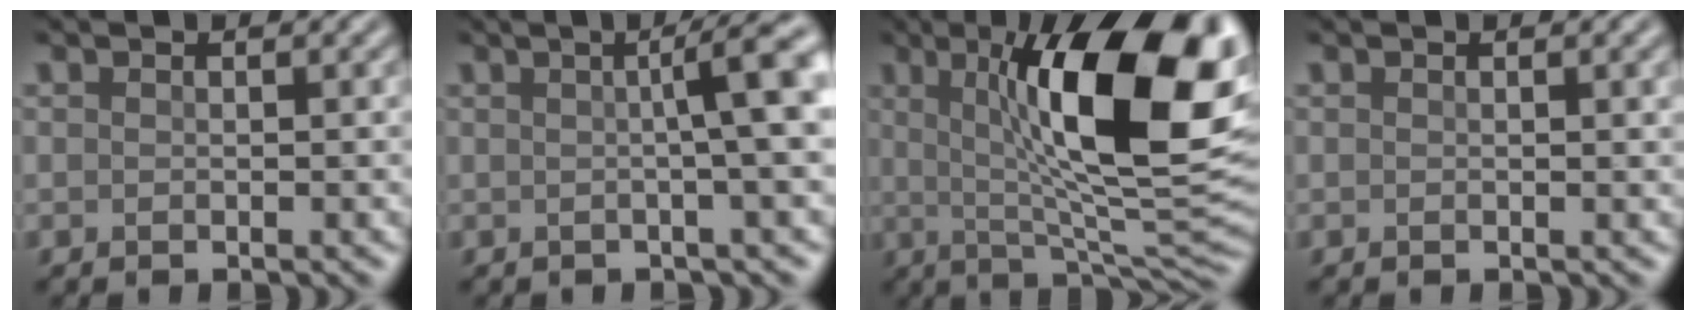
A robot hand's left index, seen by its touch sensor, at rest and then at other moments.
{"total": 6.6, "force": [0.8, 1.3, 6.4], "torque": [-0.068, 0.012, 0.011]}
{"total": 15.2, "force": [3.4, 4.2, 14.2], "torque": [-0.190, 0.004, 0.045]}
{"total": 1.2, "force": [0.3, 0.3, 1.1], "torque": [-0.011, 0.003, 0.003]}